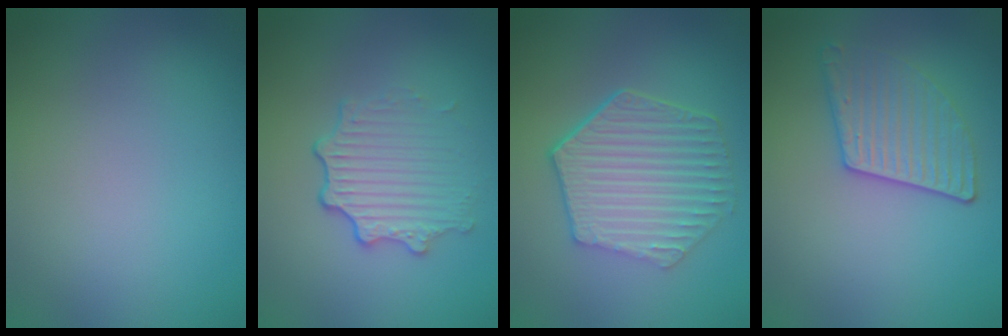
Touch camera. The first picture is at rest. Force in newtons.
{"total": 3.5, "press": 2.7, "slide": 2.2}
{"total": 6.3, "press": 4.8, "slide": 4.0}
{"total": 2.9, "press": 2.9, "slide": 0.6}